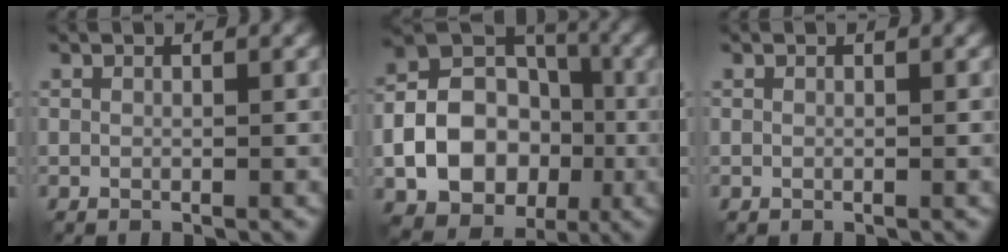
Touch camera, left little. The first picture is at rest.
{"total": 10.3, "force": [-2.6, 7.7, 6.3], "torque": [-0.108, -0.003, -0.048]}
{"total": 0.0}